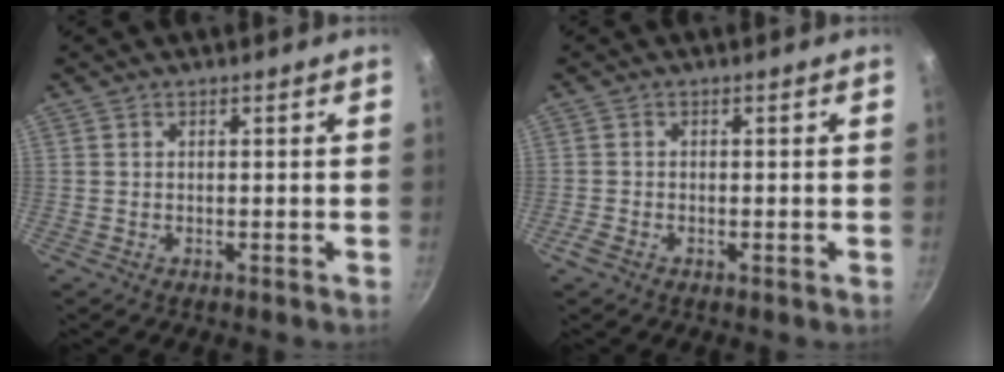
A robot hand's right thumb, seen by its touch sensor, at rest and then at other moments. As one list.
[{"total": 1.8, "force": [-0.9, 1.0, 1.2], "torque": [-0.029, 0.003, -0.023]}]